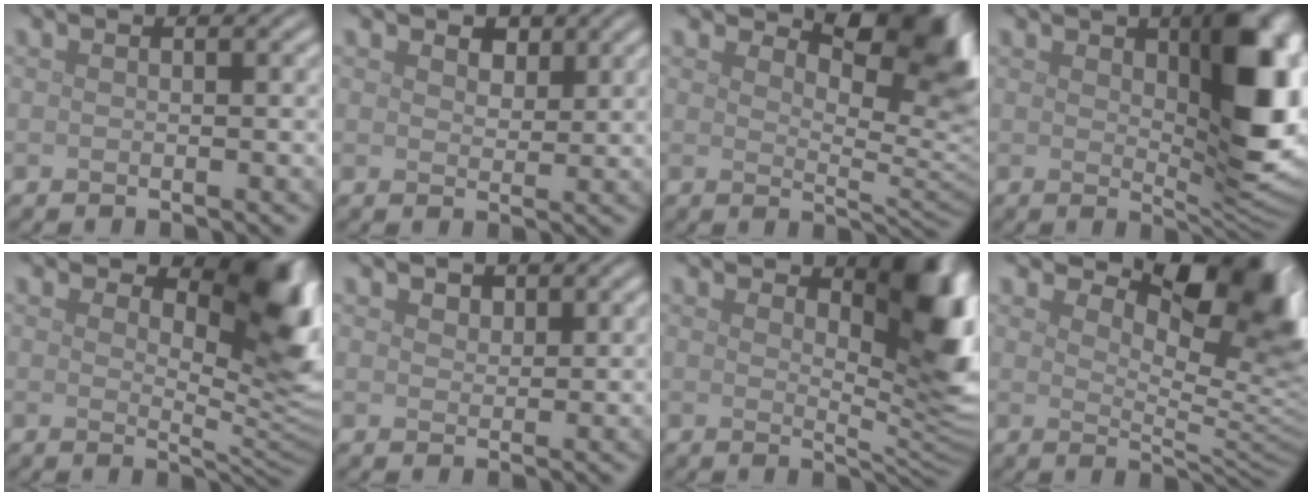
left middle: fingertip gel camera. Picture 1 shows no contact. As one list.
[{"total": 2.0, "force": [1.4, 1.2, 0.9], "torque": [-0.017, -0.006, 0.019]}, {"total": 6.7, "force": [4.1, 2.7, 4.6], "torque": [-0.055, -0.010, 0.058]}, {"total": 10.5, "force": [2.4, 4.5, 9.1], "torque": [-0.118, -0.007, 0.048]}, {"total": 7.3, "force": [3.4, 3.2, 5.7], "torque": [-0.072, -0.008, 0.045]}, {"total": 1.1, "force": [0.9, 0.7, 0.2], "torque": [-0.009, -0.002, 0.016]}, {"total": 6.9, "force": [3.0, 2.4, 5.7], "torque": [-0.071, -0.011, 0.044]}, {"total": 10.9, "force": [6.1, 4.5, 7.8], "torque": [-0.104, 0.000, 0.099]}]